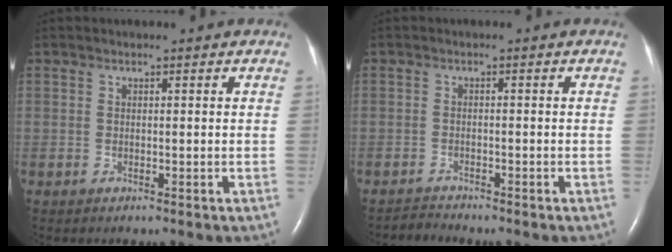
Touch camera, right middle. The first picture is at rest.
{"total": 1.6, "force": [-1.5, -0.3, -0.6], "torque": [0.009, -0.013, -0.027]}